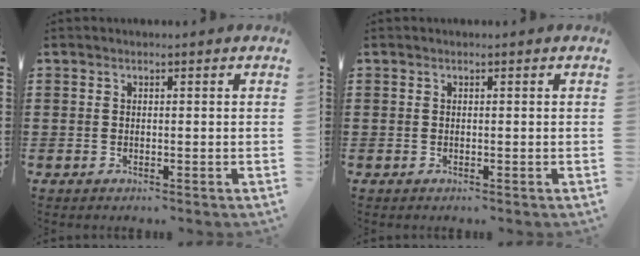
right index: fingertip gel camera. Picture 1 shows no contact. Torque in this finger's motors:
{"motor_torque": [0.42, 1.72, 0.00, 0.01]}